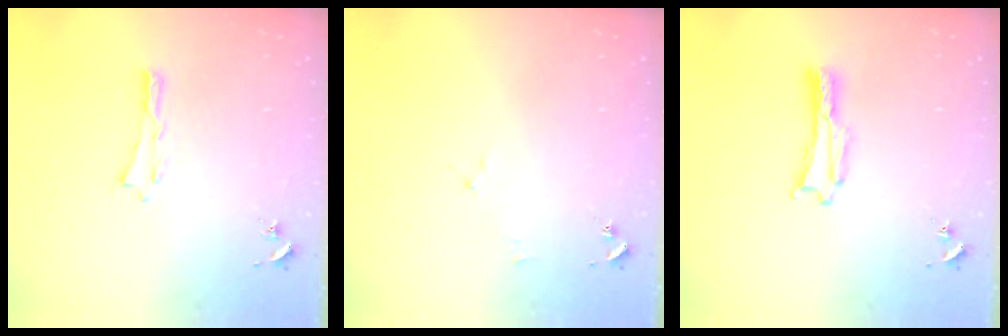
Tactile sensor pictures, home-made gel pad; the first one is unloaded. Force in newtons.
{"total": 1.7, "press": 1.6, "slide": 0.3}
{"total": 1.1, "press": 1.1, "slide": 0.0}